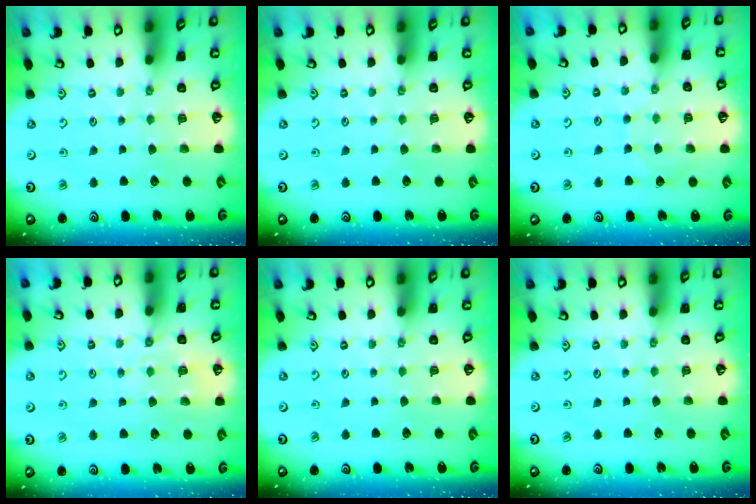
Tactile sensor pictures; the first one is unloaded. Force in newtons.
{"total": 0.0}
{"total": 6.1, "press": 6.1, "slide": 0.6}
{"total": 5.1, "press": 5.0, "slide": 0.7}
{"total": 0.0}
{"total": 0.0}